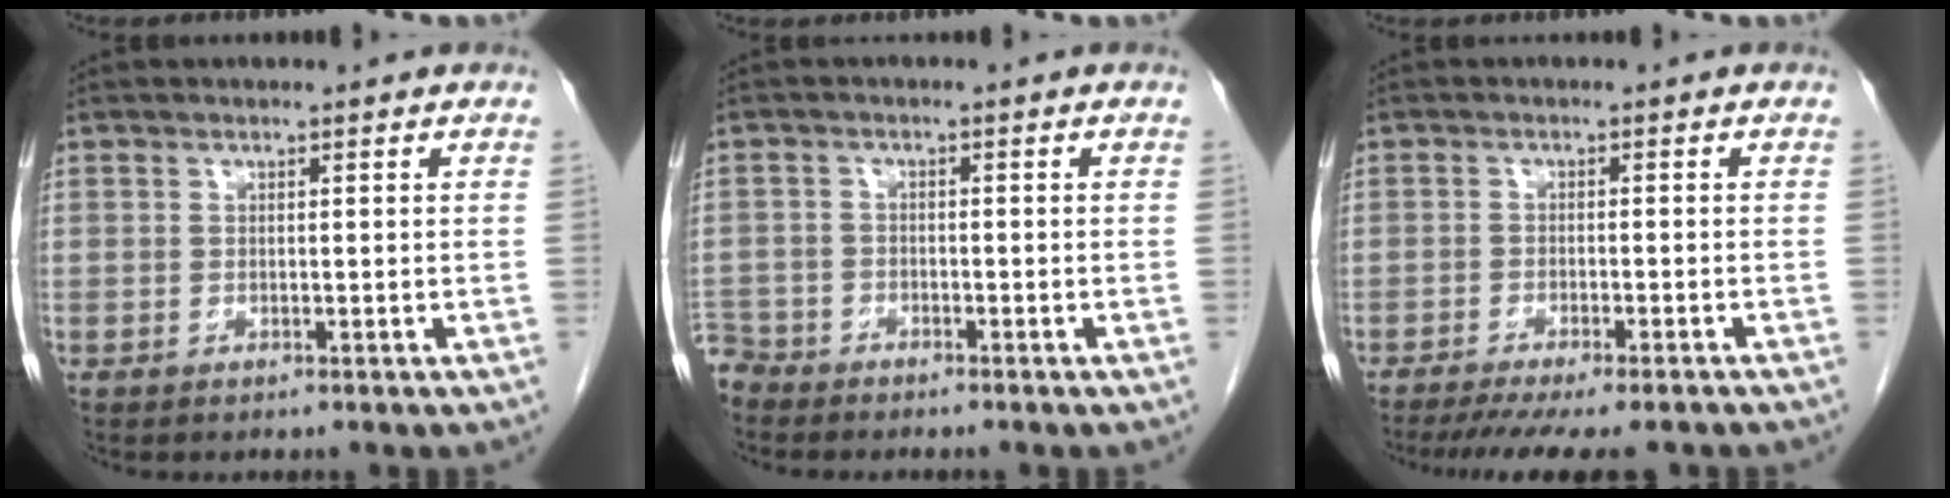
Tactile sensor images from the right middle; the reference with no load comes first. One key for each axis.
{"total": 3.7, "fx": -3.5, "fy": 1.1, "fz": -0.6, "tx": 0.012, "ty": -0.006, "tz": -0.071}
{"total": 12.4, "fx": -10.7, "fy": 1.3, "fz": 6.1, "tx": -0.089, "ty": -0.027, "tz": -0.147}